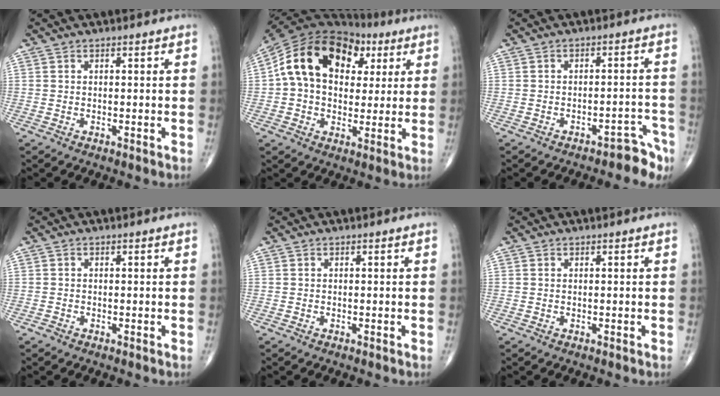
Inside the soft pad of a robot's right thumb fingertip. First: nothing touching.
{"total": 20.4, "force": [5.6, 13.9, 13.9], "torque": [-0.224, 0.027, 0.086]}
{"total": 5.6, "force": [-4.2, 2.5, 2.5], "torque": [-0.011, 0.052, -0.053]}
{"total": 0.6, "force": [-0.3, 0.4, 0.1], "torque": [0.000, 0.001, -0.010]}
{"total": 0.0}
{"total": 0.0}